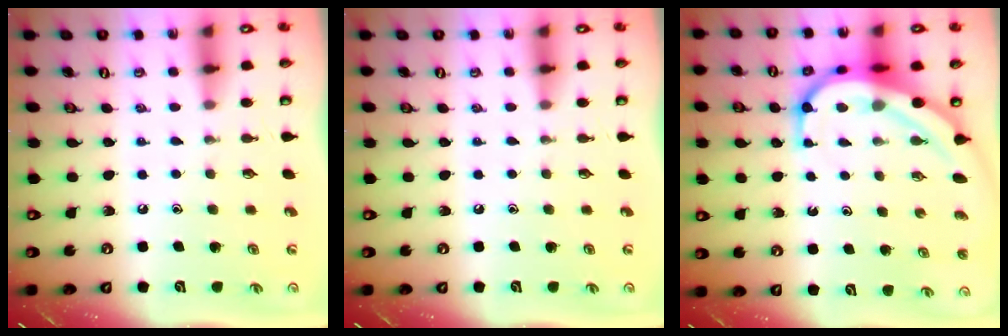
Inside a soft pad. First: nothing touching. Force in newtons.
{"total": 0.0}
{"total": 11.5, "press": 11.4, "slide": 1.2}